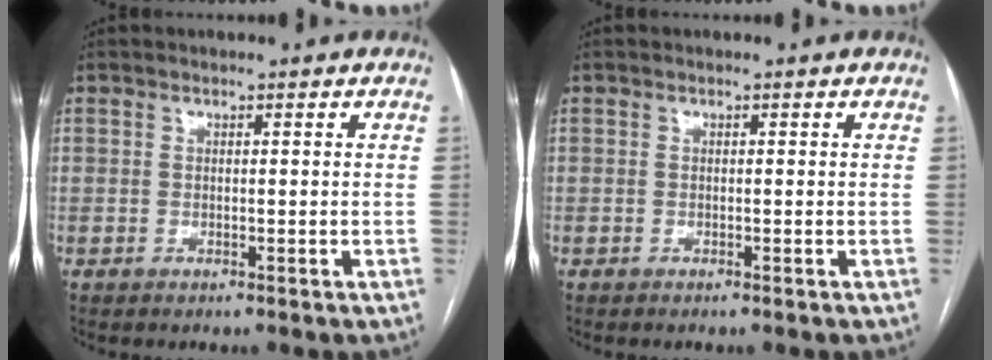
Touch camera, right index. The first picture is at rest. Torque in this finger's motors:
{"motor_torque": [0.07, -0.04, -0.01, 0.01]}